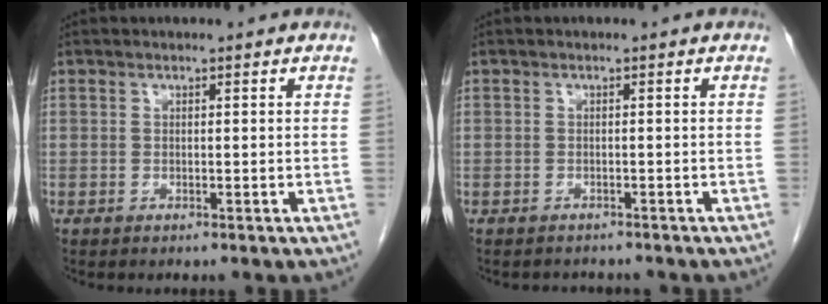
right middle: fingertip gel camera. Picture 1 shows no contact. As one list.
[{"total": 2.1, "force": [-1.9, 0.9, -0.2], "torque": [-0.003, -0.002, -0.030]}]